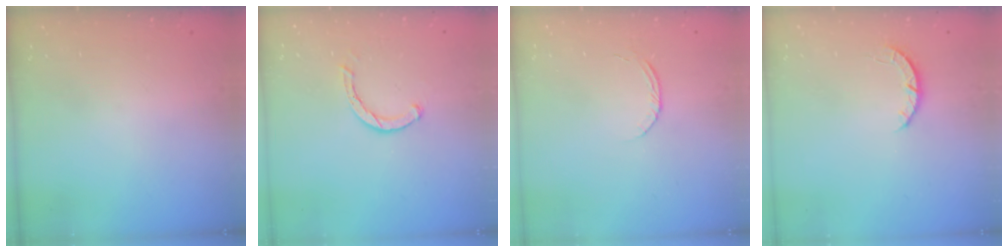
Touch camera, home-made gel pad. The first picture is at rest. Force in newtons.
{"total": 1.6, "press": 1.6, "slide": 0.2}
{"total": 4.2, "press": 4.2, "slide": 0.4}
{"total": 2.7, "press": 2.6, "slide": 0.4}